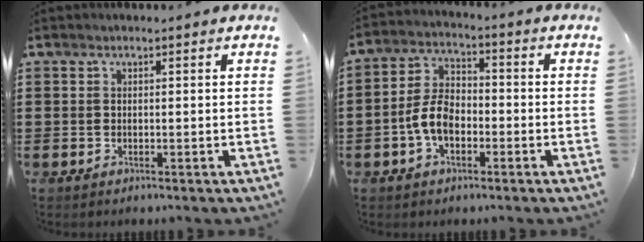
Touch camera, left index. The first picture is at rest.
{"total": 6.6, "force": [-2.3, 3.9, 4.8], "torque": [-0.118, 0.004, -0.051]}